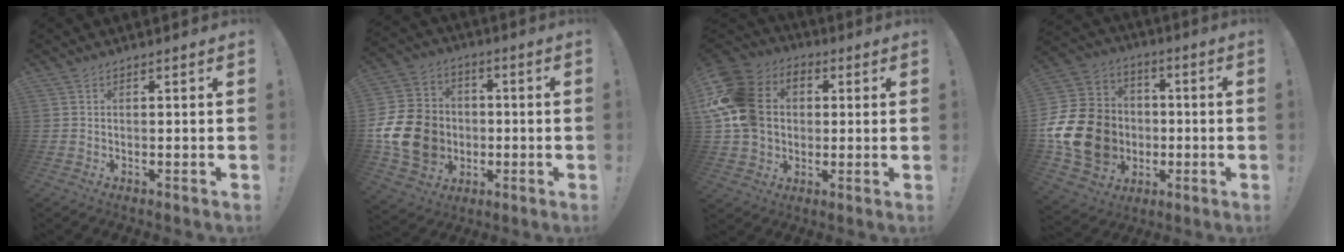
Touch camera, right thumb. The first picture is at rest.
{"total": 18.0, "force": [-3.9, 14.9, 9.3], "torque": [-0.169, 0.035, -0.053]}
{"total": 18.4, "force": [2.1, 15.0, 10.4], "torque": [-0.187, 0.013, 0.051]}
{"total": 21.5, "force": [-4.1, 17.9, 11.3], "torque": [-0.212, 0.032, -0.037]}